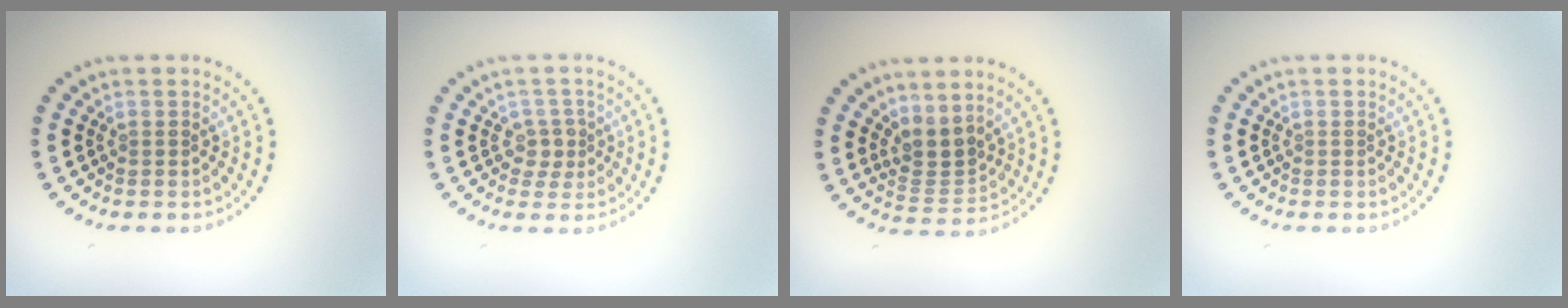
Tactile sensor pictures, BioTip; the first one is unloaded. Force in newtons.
{"total": 1.7, "press": 1.5, "slide": 0.9}
{"total": 2.9, "press": 2.1, "slide": 2.0}
{"total": 0.0}